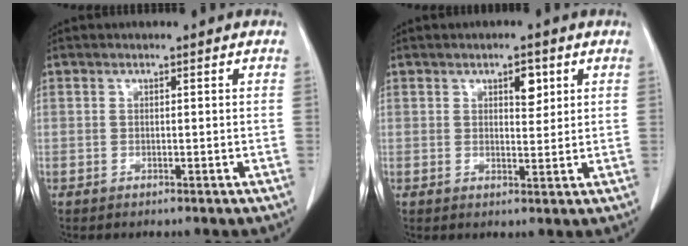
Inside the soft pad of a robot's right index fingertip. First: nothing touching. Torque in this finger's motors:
{"motor_torque": [0.19, 0.20, 0.03, 0.03]}